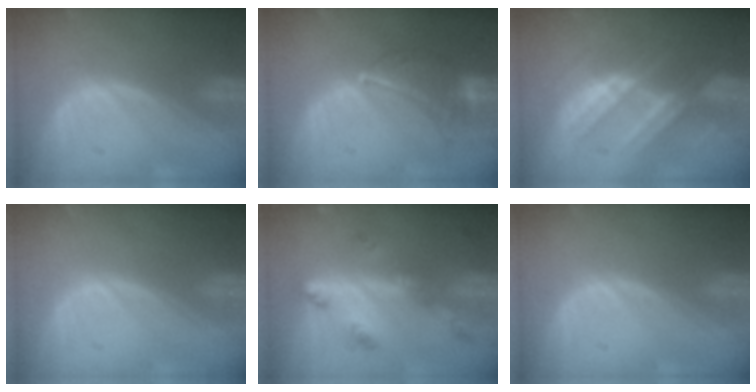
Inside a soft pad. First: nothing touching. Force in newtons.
{"total": 7.1, "press": 6.7, "slide": 2.4}
{"total": 7.2, "press": 7.2, "slide": 0.9}
{"total": 0.0}
{"total": 6.8, "press": 6.0, "slide": 3.2}
{"total": 0.0}